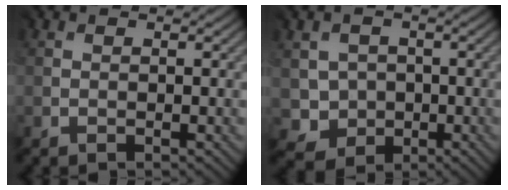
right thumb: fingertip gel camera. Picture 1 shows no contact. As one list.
[{"total": 3.1, "force": [-0.1, 3.0, -0.5], "torque": [-0.005, -0.009, -0.008]}]